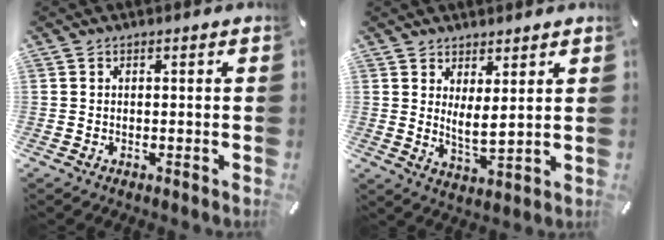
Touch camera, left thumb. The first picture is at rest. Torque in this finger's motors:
{"motor_torque": [0.32, -0.15, 0.45, -0.45, 0.06]}